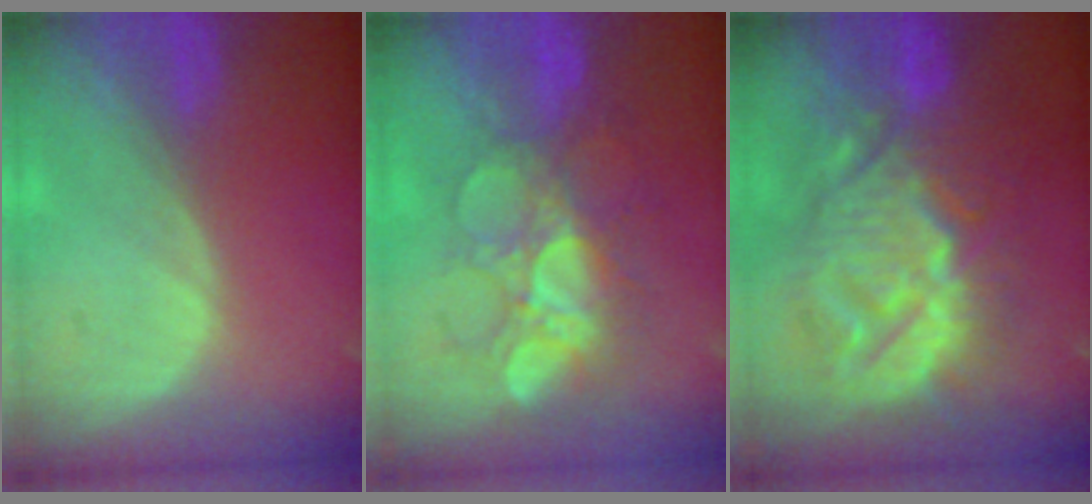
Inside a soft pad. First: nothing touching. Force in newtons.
{"total": 9.1, "press": 8.6, "slide": 2.9}
{"total": 13.4, "press": 13.3, "slide": 1.4}